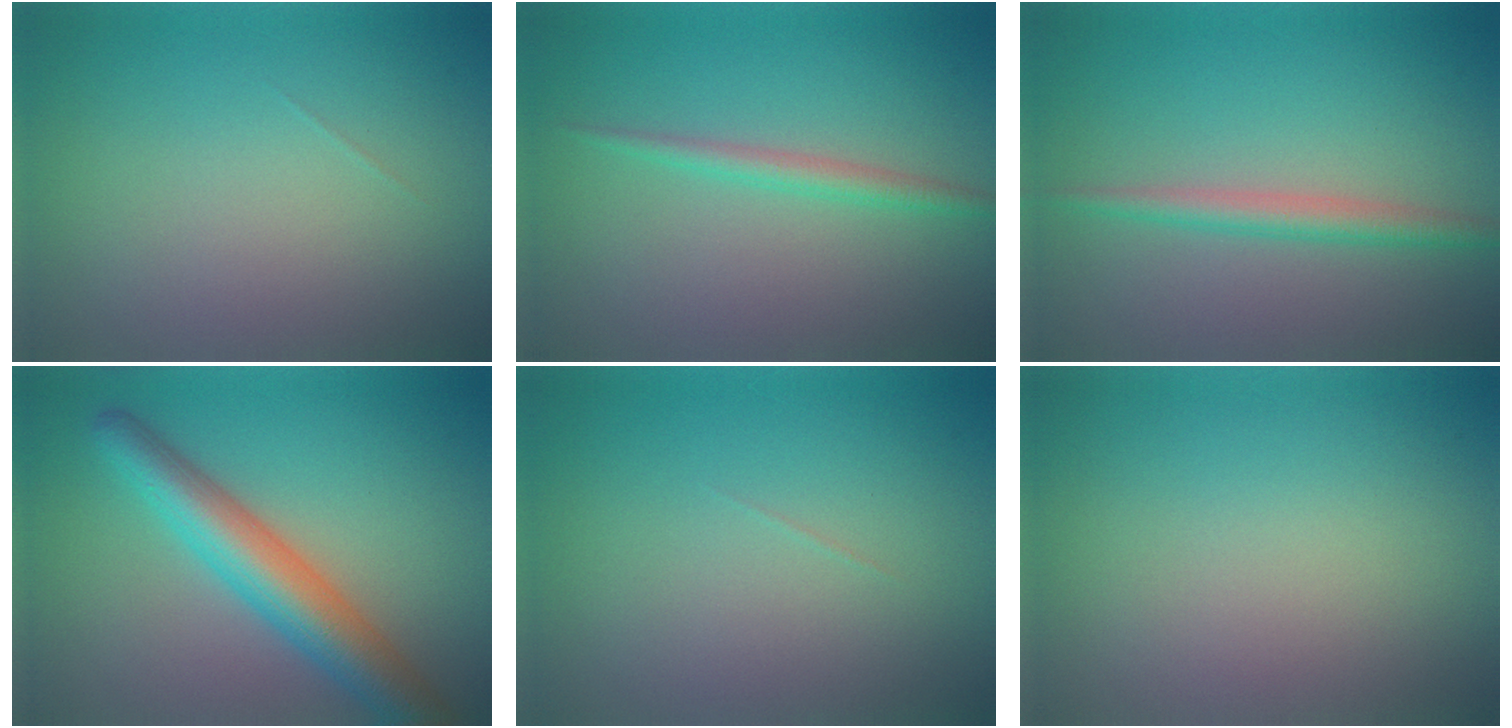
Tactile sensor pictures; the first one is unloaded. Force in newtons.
{"total": 1.7, "press": 1.7, "slide": 0.1}
{"total": 2.3, "press": 2.3, "slide": 0.1}
{"total": 6.4, "press": 6.4, "slide": 0.3}
{"total": 0.0}
{"total": 0.0}